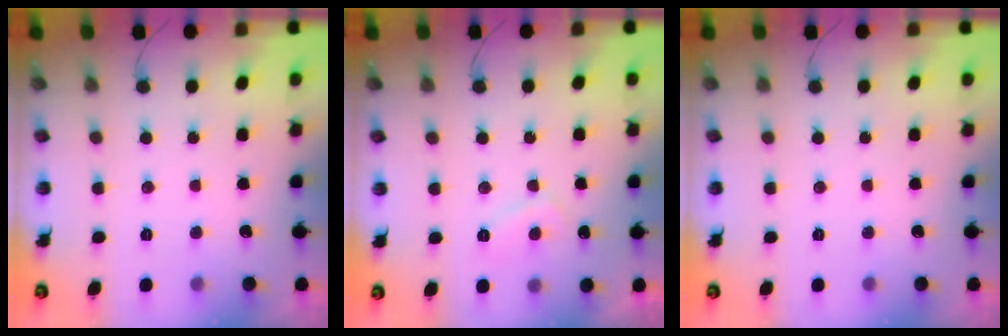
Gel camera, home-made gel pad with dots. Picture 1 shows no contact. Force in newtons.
{"total": 2.7, "press": 2.6, "slide": 0.4}
{"total": 0.0}